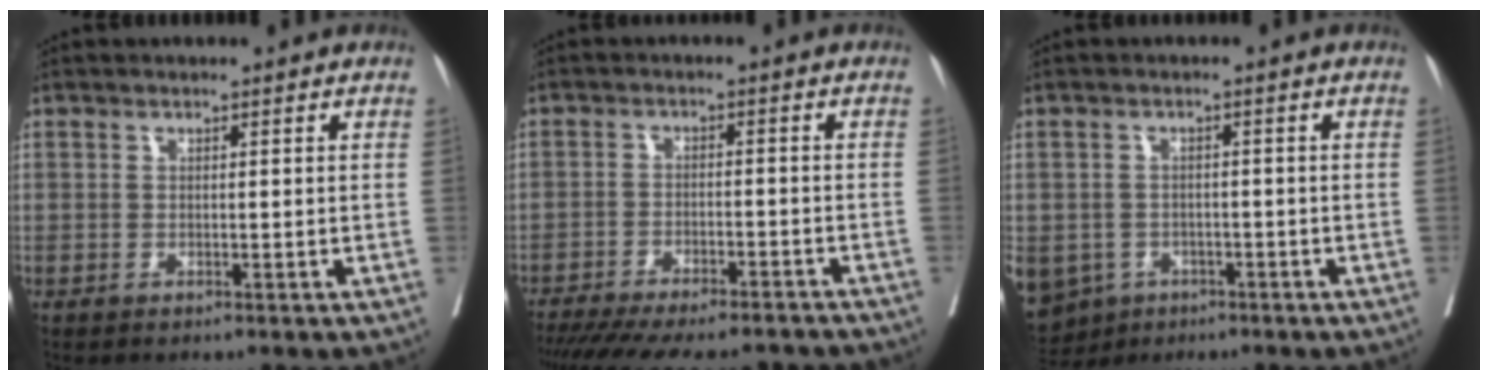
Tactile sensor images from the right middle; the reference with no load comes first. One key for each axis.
{"total": 19.8, "fx": -17.4, "fy": 4.3, "fz": 8.3, "tx": -0.163, "ty": -0.027, "tz": -0.237}
{"total": 12.0, "fx": -6.1, "fy": 9.6, "fz": 3.8, "tx": -0.117, "ty": -0.006, "tz": -0.081}